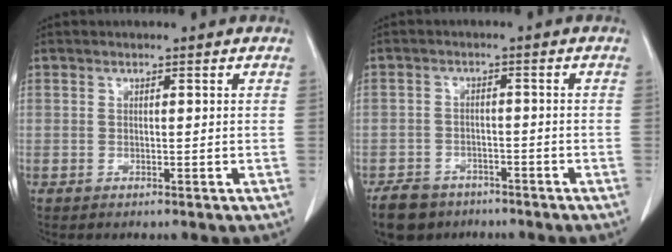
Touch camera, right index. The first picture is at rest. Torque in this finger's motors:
{"motor_torque": [-0.49, -0.12, -1.05, -0.21]}